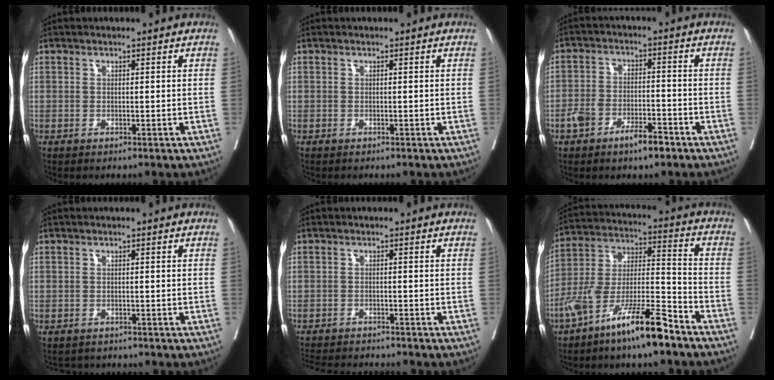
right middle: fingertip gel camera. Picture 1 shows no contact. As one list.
[{"total": 0.0}, {"total": 5.8, "force": [-3.7, 2.2, 3.9], "torque": [-0.077, 0.012, -0.059]}, {"total": 2.1, "force": [-1.9, 0.7, -0.2], "torque": [-0.003, -0.006, -0.031]}, {"total": 8.9, "force": [-8.5, 1.0, 2.6], "torque": [-0.045, -0.009, -0.123]}, {"total": 14.6, "force": [-10.1, 1.9, 10.4], "torque": [-0.207, -0.006, -0.189]}]